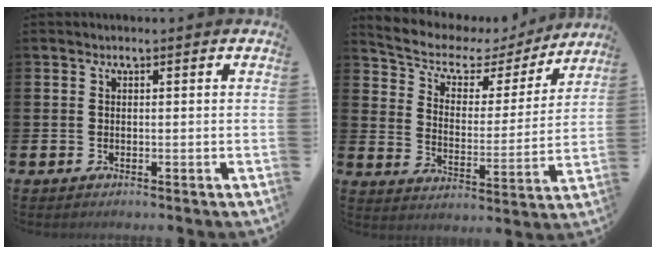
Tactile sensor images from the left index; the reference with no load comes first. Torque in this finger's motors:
{"motor_torque": [0.99, -1.15, 0.46, 0.05]}